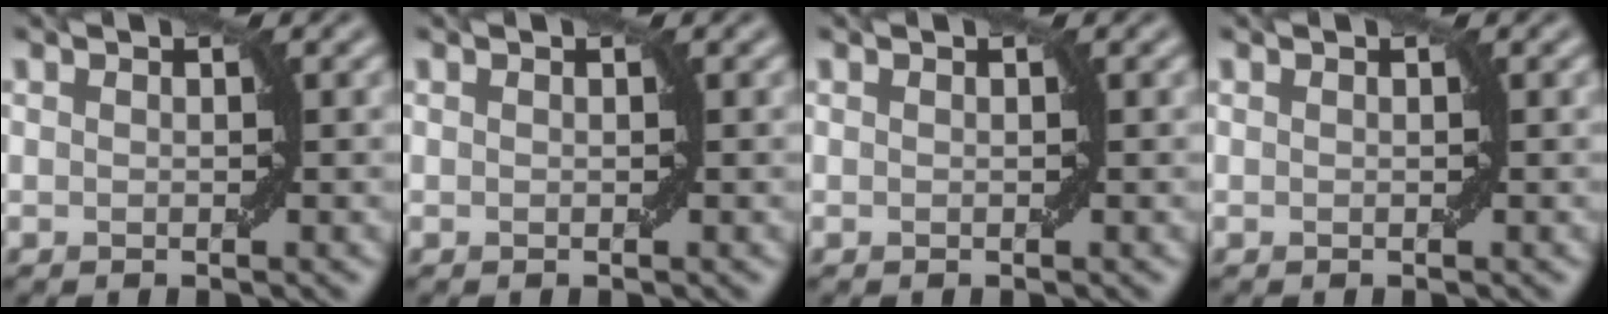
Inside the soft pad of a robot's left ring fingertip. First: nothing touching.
{"total": 0.0}
{"total": 0.0}
{"total": 0.0}